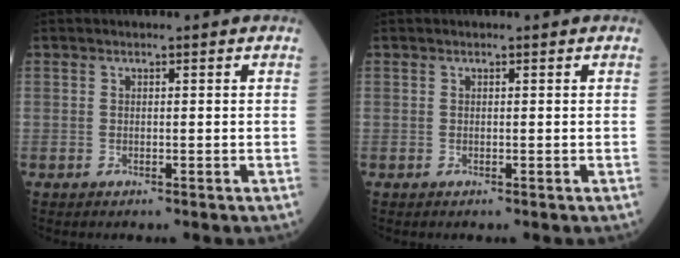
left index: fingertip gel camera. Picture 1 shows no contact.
{"total": 0.0}